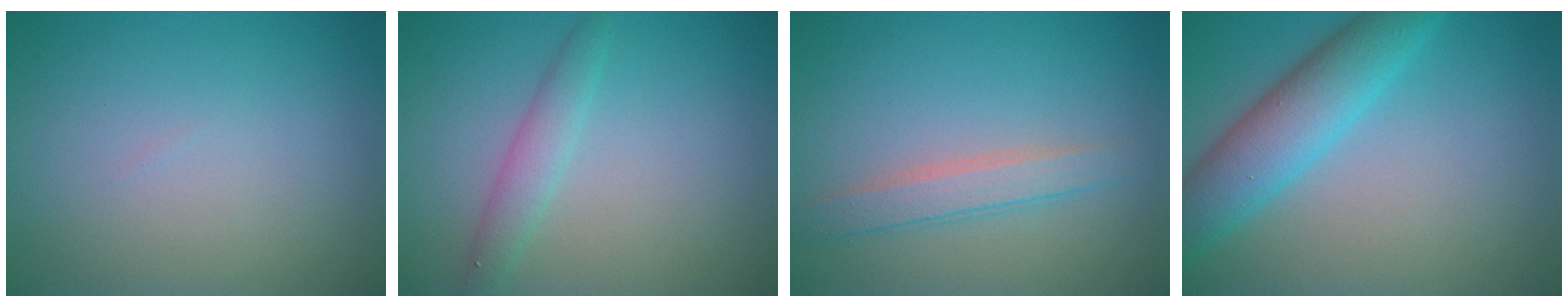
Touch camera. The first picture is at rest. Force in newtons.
{"total": 2.1, "press": 2.1, "slide": 0.1}
{"total": 2.4, "press": 2.4, "slide": 0.1}
{"total": 5.7, "press": 5.7, "slide": 0.1}